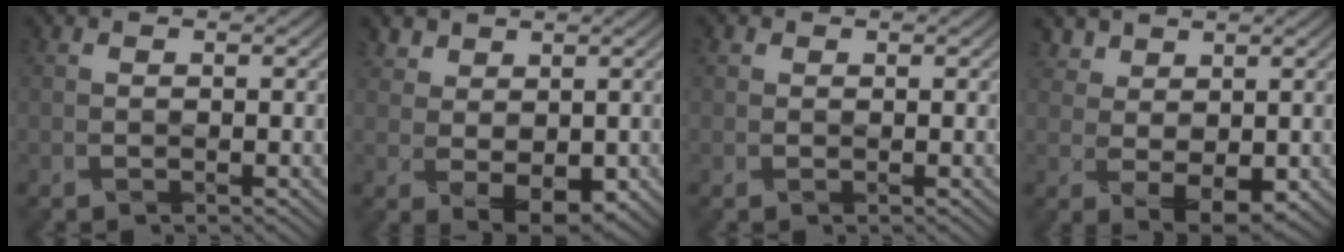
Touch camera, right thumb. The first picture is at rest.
{"total": 4.0, "force": [1.4, 2.9, 2.4], "torque": [-0.053, -0.007, 0.035]}
{"total": 0.7, "force": [0.4, 0.5, 0.1], "torque": [-0.004, 0.001, 0.008]}
{"total": 3.9, "force": [1.7, 2.6, 2.4], "torque": [-0.053, -0.009, 0.042]}